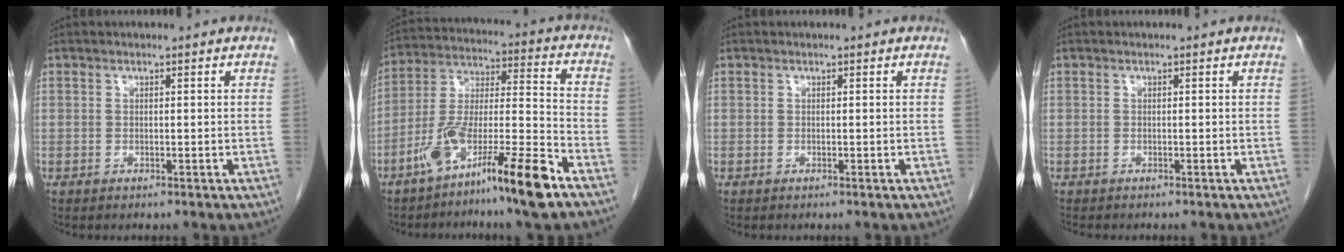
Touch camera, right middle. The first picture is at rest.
{"total": 15.1, "force": [-9.6, 0.2, 11.6], "torque": [-0.223, -0.009, -0.175]}
{"total": 0.0}
{"total": 1.5, "force": [-1.3, 0.3, 0.6], "torque": [-0.016, -0.006, -0.018]}